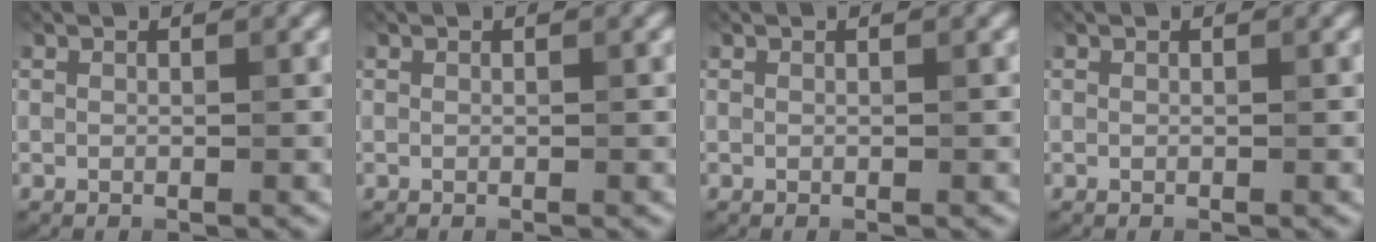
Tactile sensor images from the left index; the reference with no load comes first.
{"total": 0.0}
{"total": 0.0}
{"total": 0.0}